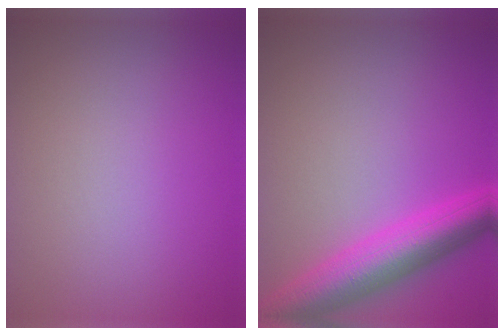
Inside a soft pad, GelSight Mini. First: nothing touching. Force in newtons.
{"total": 6.6, "press": 6.6, "slide": 0.2}